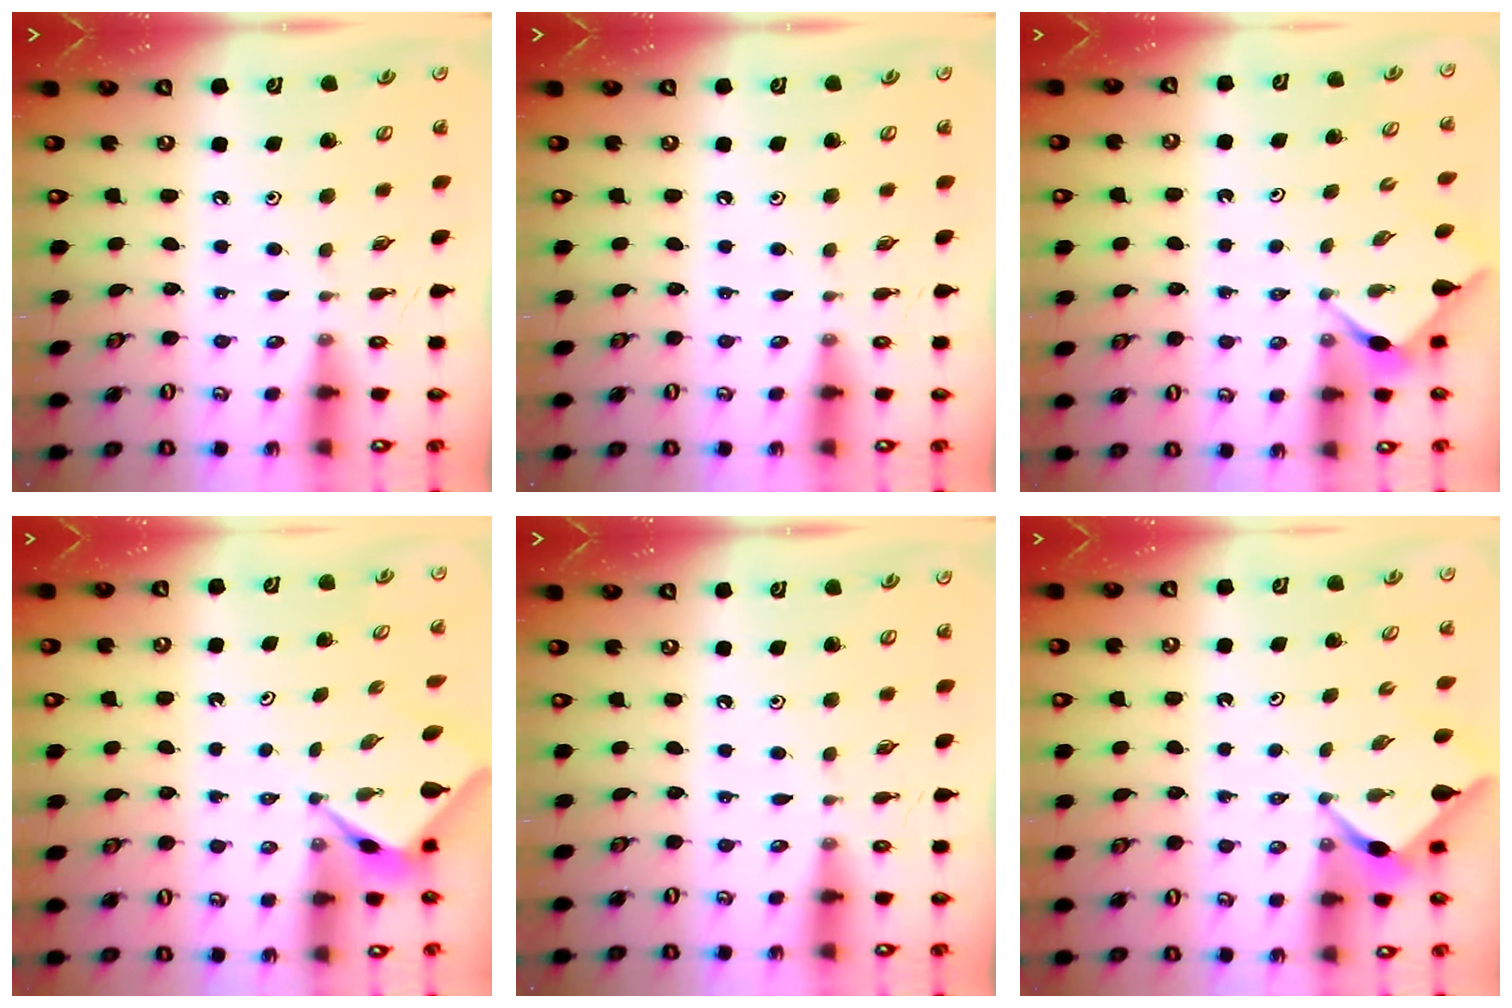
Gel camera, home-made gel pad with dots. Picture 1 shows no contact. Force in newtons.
{"total": 0.0}
{"total": 2.9, "press": 2.9, "slide": 0.4}
{"total": 2.7, "press": 2.7, "slide": 0.1}
{"total": 0.0}
{"total": 3.2, "press": 3.2, "slide": 0.3}